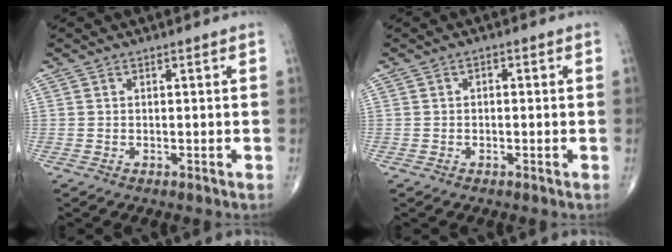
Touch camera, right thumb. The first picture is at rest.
{"total": 1.2, "force": [0.1, 0.7, 0.9], "torque": [-0.008, 0.004, -0.003]}